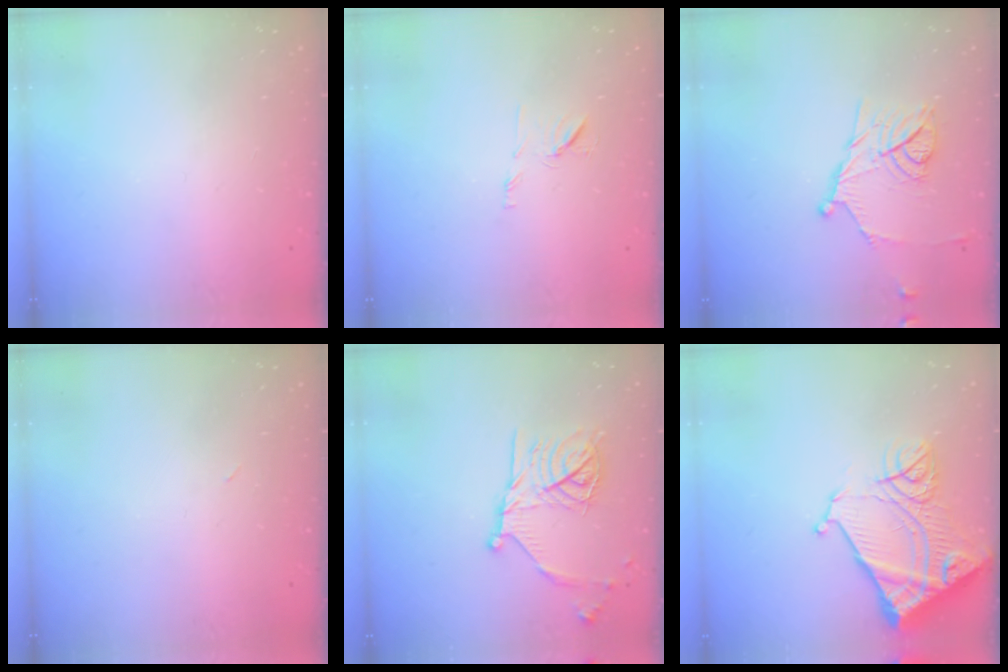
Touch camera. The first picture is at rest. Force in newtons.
{"total": 7.5, "press": 7.4, "slide": 0.6}
{"total": 13.2, "press": 13.2, "slide": 0.3}
{"total": 2.9, "press": 2.9, "slide": 0.7}
{"total": 18.2, "press": 18.2, "slide": 1.2}
{"total": 17.1, "press": 17.0, "slide": 1.9}